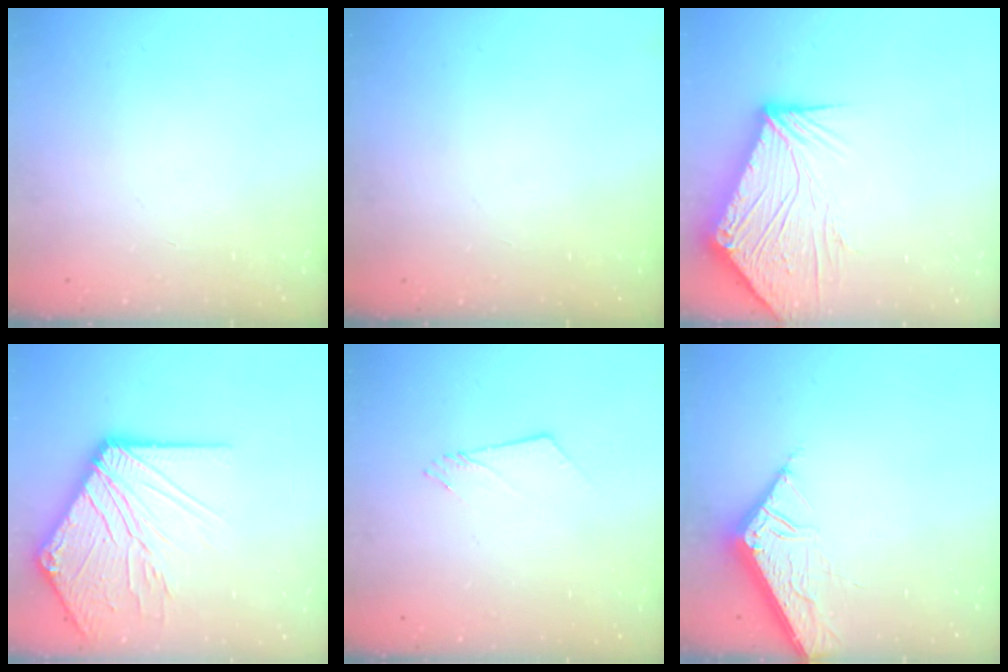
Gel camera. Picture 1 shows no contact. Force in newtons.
{"total": 0.0}
{"total": 15.8, "press": 15.7, "slide": 2.1}
{"total": 19.9, "press": 19.8, "slide": 2.6}
{"total": 4.2, "press": 4.2, "slide": 0.2}
{"total": 6.8, "press": 6.8, "slide": 0.7}